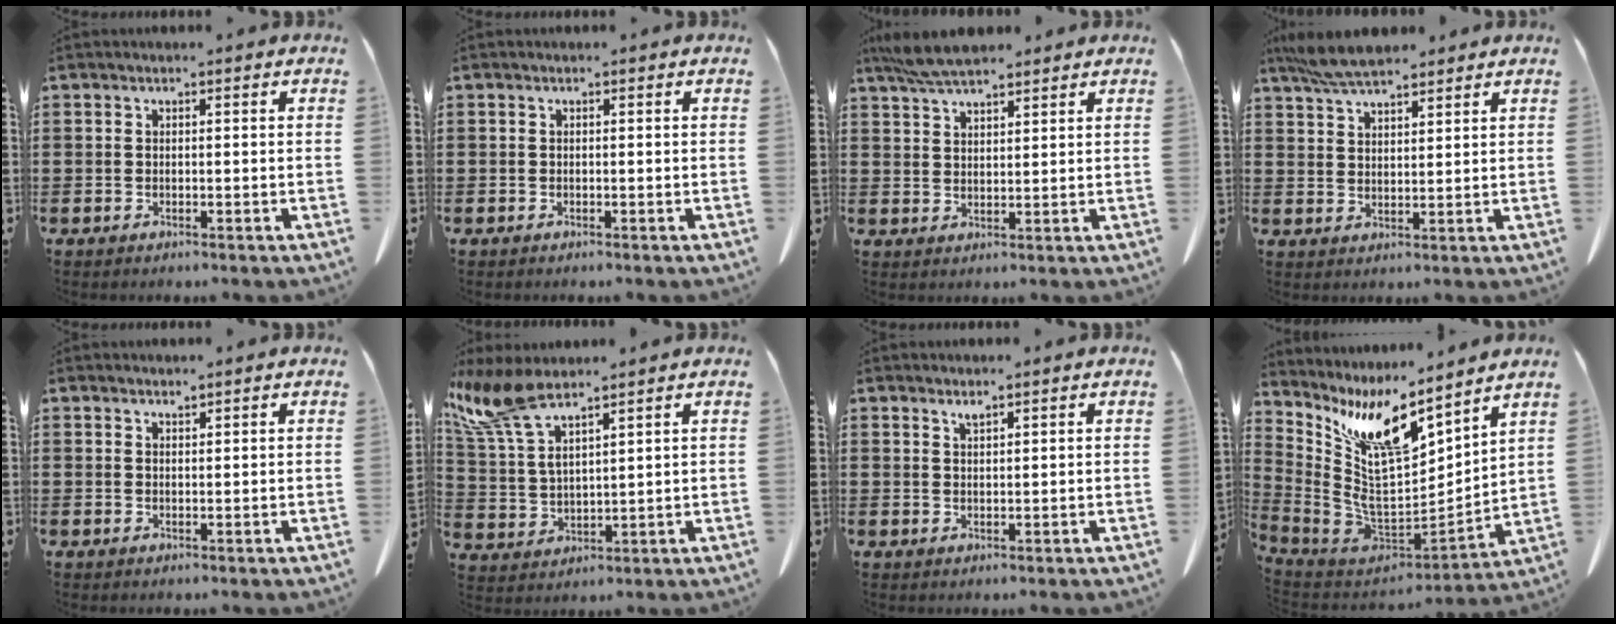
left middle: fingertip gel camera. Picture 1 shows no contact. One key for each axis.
{"total": 0.0}
{"total": 5.3, "fx": 4.6, "fy": 1.1, "fz": 2.5, "tx": -0.061, "ty": -0.009, "tz": 0.086}
{"total": 5.7, "fx": 4.9, "fy": 1.2, "fz": 2.6, "tx": -0.065, "ty": -0.011, "tz": 0.092}
{"total": 1.1, "fx": 1.1, "fy": 0.0, "fz": 0.2, "tx": -0.006, "ty": -0.003, "tz": 0.022}
{"total": 9.6, "fx": 6.8, "fy": 2.8, "fz": 6.2, "tx": -0.161, "ty": -0.027, "tz": 0.121}
{"total": 1.4, "fx": 1.3, "fy": 0.0, "fz": 0.6, "tx": -0.014, "ty": -0.004, "tz": 0.026}
{"total": 12.7, "fx": 7.6, "fy": 4.3, "fz": 9.2, "tx": -0.209, "ty": -0.058, "tz": 0.134}